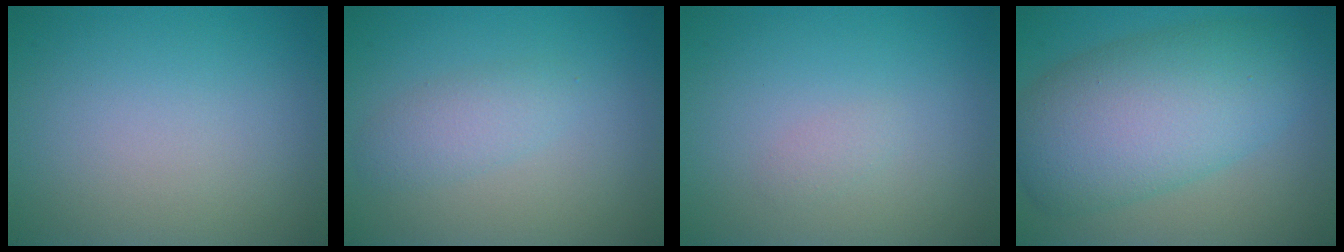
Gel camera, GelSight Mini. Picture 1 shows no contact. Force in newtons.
{"total": 2.0, "press": 2.0, "slide": 0.1}
{"total": 0.7, "press": 0.7, "slide": 0.0}
{"total": 9.5, "press": 9.5, "slide": 0.3}